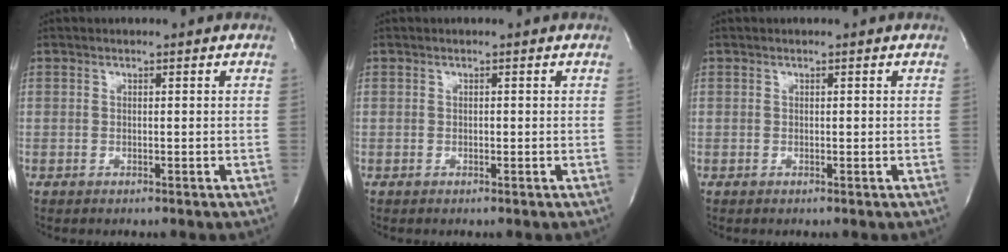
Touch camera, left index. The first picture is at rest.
{"total": 0.0}
{"total": 0.6, "force": [0.5, 0.3, 0.1], "torque": [-0.008, 0.004, 0.006]}